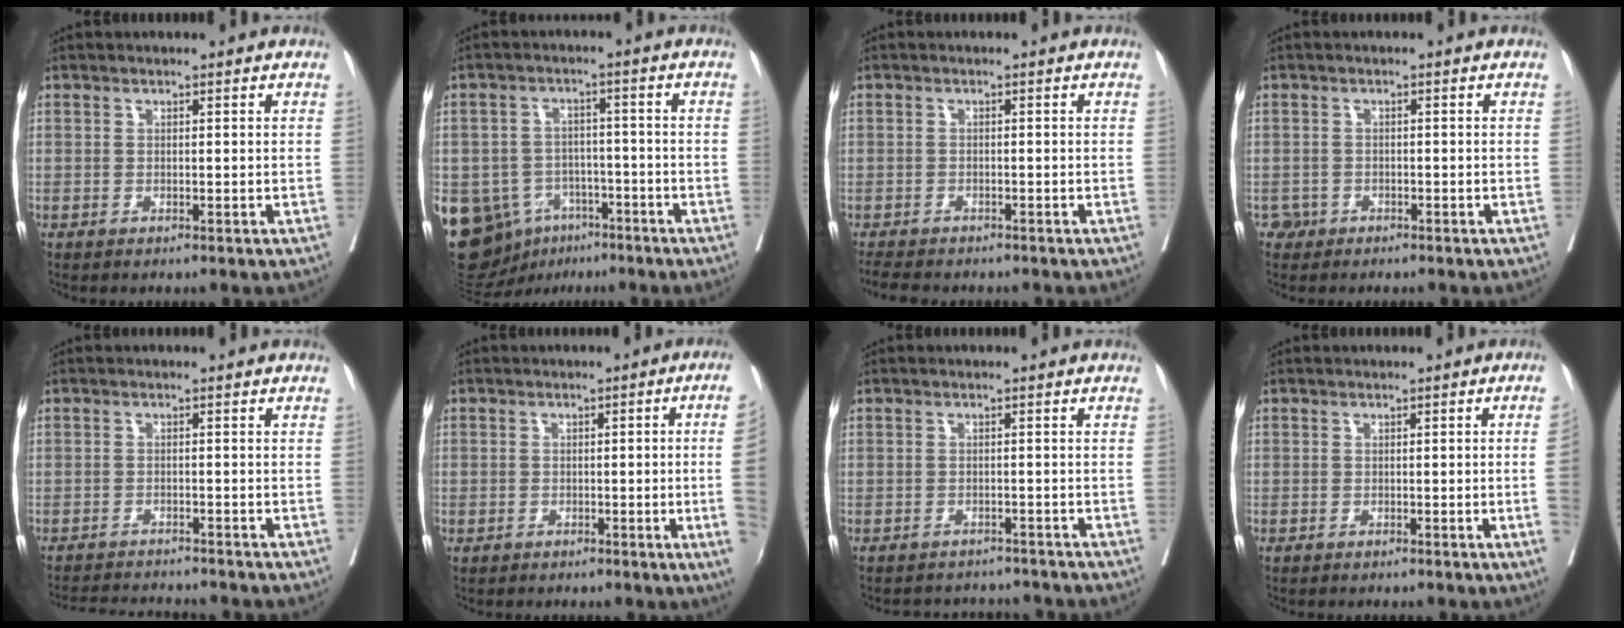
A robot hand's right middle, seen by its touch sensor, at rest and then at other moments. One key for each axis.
{"total": 17.4, "fx": -8.1, "fy": 13.5, "fz": 7.4, "tx": -0.182, "ty": 0.017, "tz": -0.111}
{"total": 4.6, "fx": -4.0, "fy": 1.8, "fz": 1.5, "tx": -0.026, "ty": -0.011, "tz": -0.060}
{"total": 1.2, "fx": -0.9, "fy": 0.7, "fz": -0.2, "tx": 0.004, "ty": 0.006, "tz": -0.019}
{"total": 6.7, "fx": -6.5, "fy": 0.2, "fz": 1.4, "tx": -0.018, "ty": -0.007, "tz": -0.100}
{"total": 7.8, "fx": -1.1, "fy": -1.3, "fz": 7.6, "tx": -0.082, "ty": -0.005, "tz": -0.014}
{"total": 5.2, "fx": -5.1, "fy": 1.3, "fz": -0.1, "tx": 0.004, "ty": 0.004, "tz": -0.061}
{"total": 3.1, "fx": -0.6, "fy": -0.9, "fz": 2.9, "tx": -0.036, "ty": -0.003, "tz": -0.006}